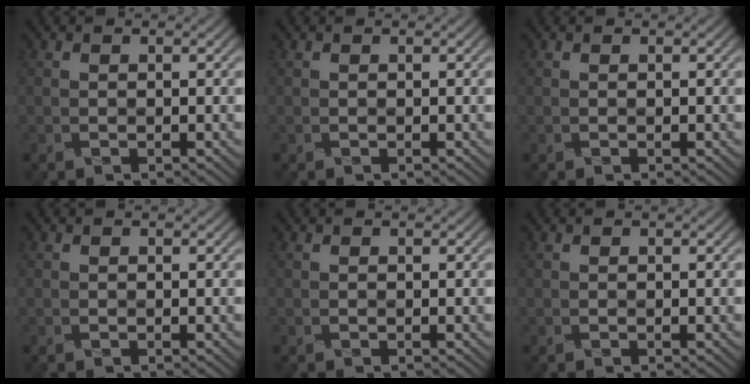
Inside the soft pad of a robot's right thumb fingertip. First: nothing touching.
{"total": 0.0}
{"total": 0.0}
{"total": 0.0}
{"total": 0.0}
{"total": 0.0}